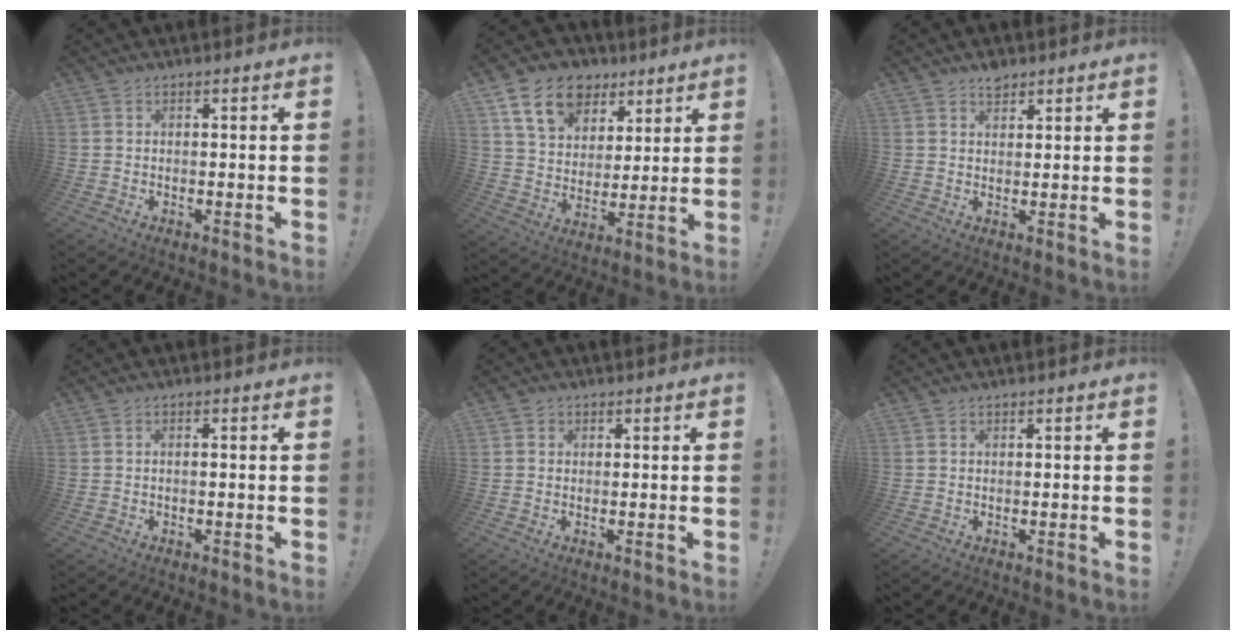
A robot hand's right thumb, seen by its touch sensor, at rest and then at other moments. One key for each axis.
{"total": 16.0, "fx": 8.6, "fy": 11.2, "fz": 7.7, "tx": -0.121, "ty": -0.039, "tz": 0.161}
{"total": 3.3, "fx": 2.6, "fy": 1.9, "fz": 0.8, "tx": -0.004, "ty": -0.014, "tz": 0.046}
{"total": 1.1, "fx": -0.5, "fy": -0.1, "fz": 1.0, "tx": -0.022, "ty": 0.001, "tz": -0.009}
{"total": 1.5, "fx": 0.6, "fy": 1.3, "fz": 0.2, "tx": 0.001, "ty": 0.002, "tz": 0.009}
{"total": 0.0}